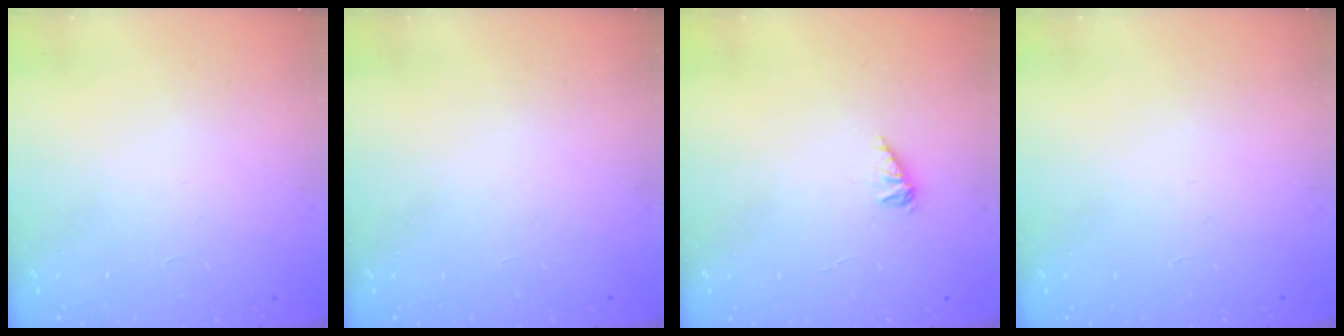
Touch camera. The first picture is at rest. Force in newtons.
{"total": 0.0}
{"total": 2.1, "press": 2.1, "slide": 0.3}
{"total": 0.0}